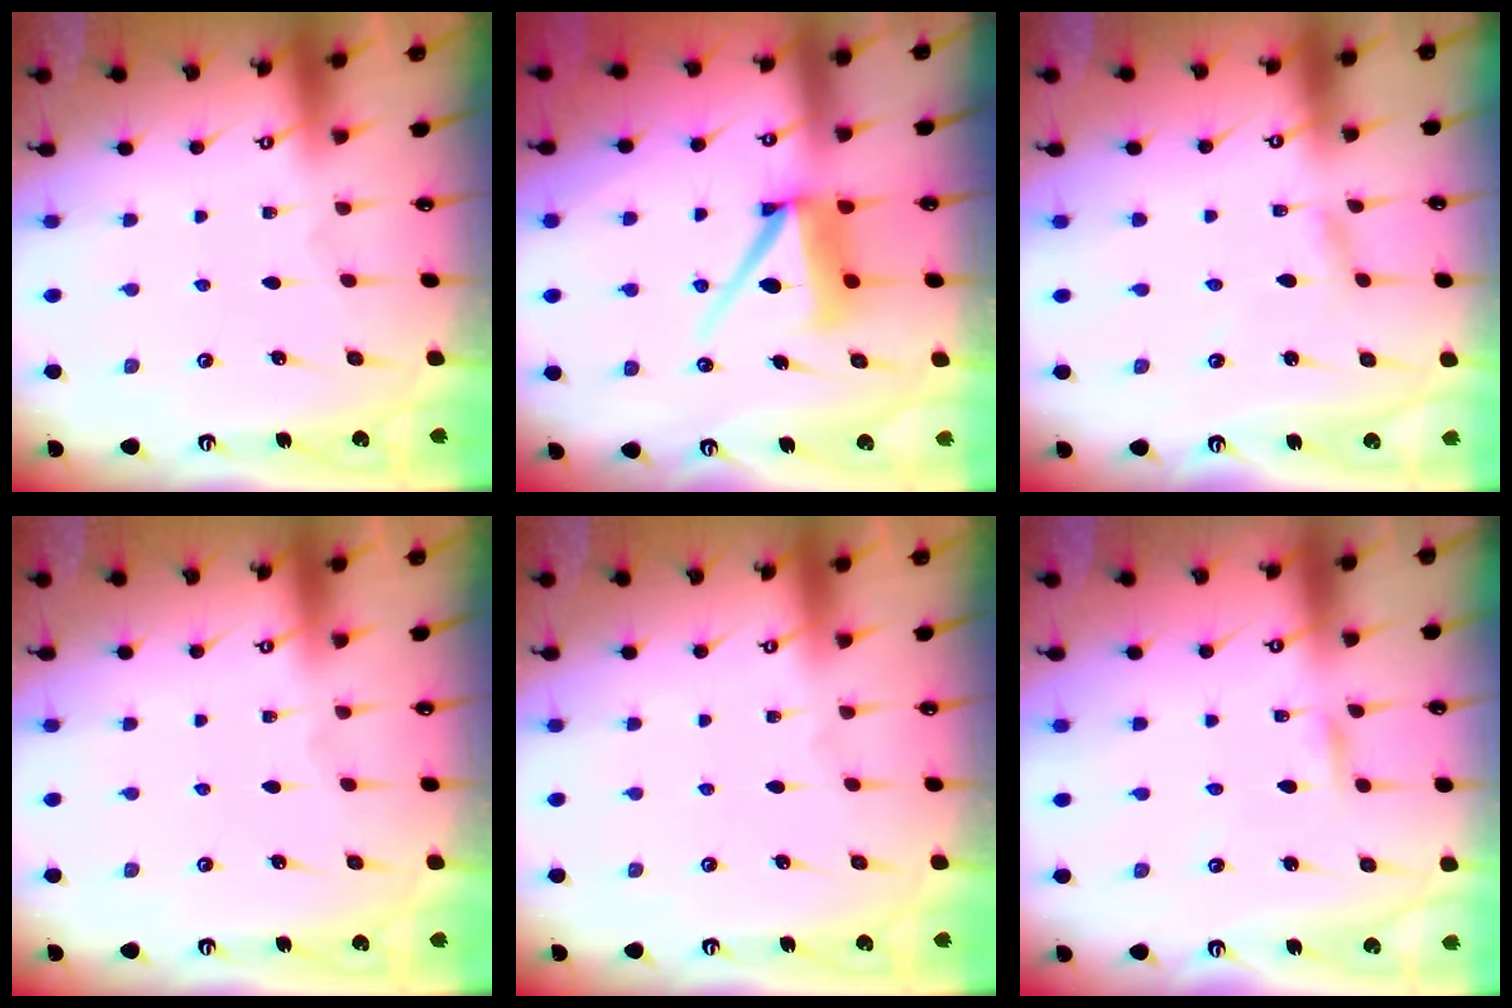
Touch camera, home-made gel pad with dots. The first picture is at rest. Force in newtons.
{"total": 9.4, "press": 9.4, "slide": 1.1}
{"total": 1.9, "press": 1.9, "slide": 0.1}
{"total": 0.0}
{"total": 0.0}
{"total": 2.4, "press": 2.4, "slide": 0.1}